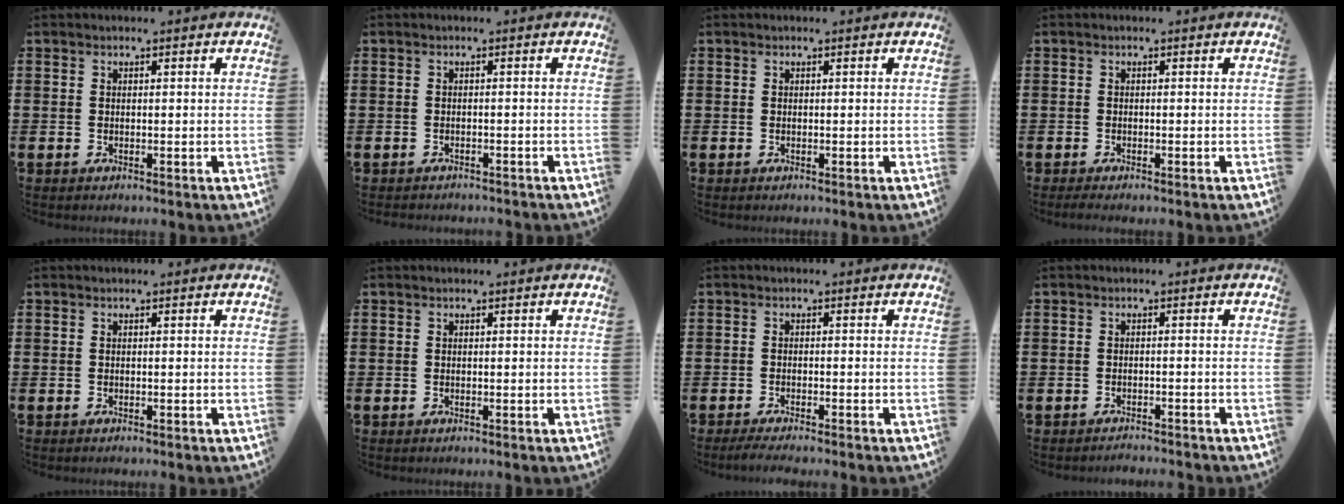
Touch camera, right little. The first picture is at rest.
{"total": 0.7, "force": [-0.7, 0.1, -0.1], "torque": [-0.001, 0.000, -0.015]}
{"total": 0.0}
{"total": 0.7, "force": [-0.4, 0.1, 0.6], "torque": [-0.009, -0.002, -0.008]}
{"total": 0.0}
{"total": 0.0}
{"total": 1.4, "force": [-1.1, 0.0, 0.9], "torque": [-0.014, 0.000, -0.020]}
{"total": 1.1, "force": [-1.1, -0.1, 0.0], "torque": [-0.002, 0.002, -0.023]}